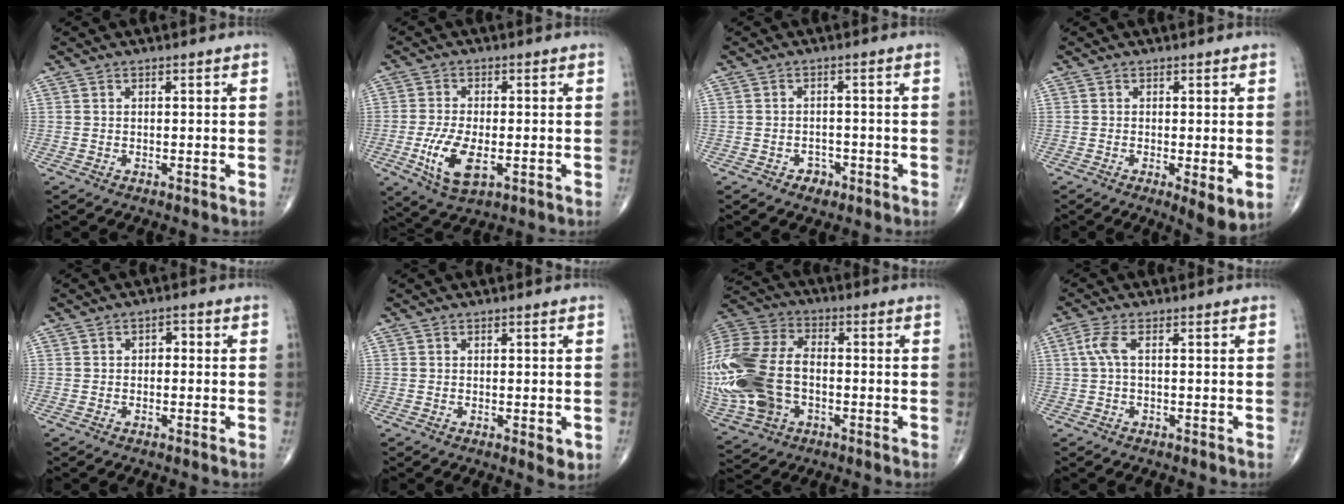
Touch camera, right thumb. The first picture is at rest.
{"total": 8.7, "force": [-2.4, 4.1, 7.3], "torque": [-0.146, -0.006, -0.038]}
{"total": 2.7, "force": [-1.5, 1.9, 1.0], "torque": [0.000, 0.012, -0.020]}
{"total": 4.7, "force": [-0.8, 1.3, 4.5], "torque": [-0.070, -0.015, -0.015]}
{"total": 1.7, "force": [-0.2, 1.2, 1.2], "torque": [-0.006, 0.009, -0.012]}
{"total": 2.1, "force": [-0.5, 0.9, 1.8], "torque": [-0.019, -0.004, -0.006]}
{"total": 26.7, "force": [-3.9, 18.0, 19.4], "torque": [-0.497, 0.012, -0.064]}
{"total": 3.1, "force": [0.3, 0.8, 3.0], "torque": [-0.087, 0.011, 0.005]}